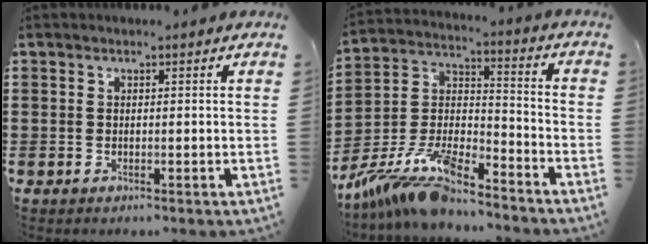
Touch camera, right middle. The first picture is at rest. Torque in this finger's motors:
{"motor_torque": [2.14, 0.00, 0.56, 0.13]}